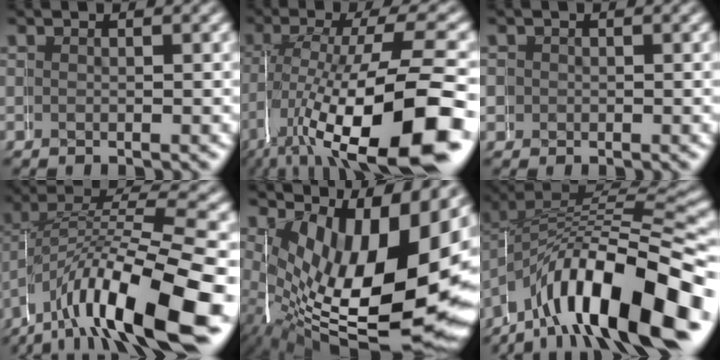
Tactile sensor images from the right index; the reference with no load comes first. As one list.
[{"total": 12.9, "force": [-4.0, 5.3, 11.0], "torque": [-0.194, -0.045, -0.027]}, {"total": 2.8, "force": [0.0, 2.8, 0.1], "torque": [-0.024, -0.011, 0.000]}, {"total": 10.8, "force": [-3.2, 5.0, 9.0], "torque": [-0.156, -0.023, -0.037]}, {"total": 16.2, "force": [-1.6, 8.4, 13.7], "torque": [-0.247, -0.067, 0.021]}, {"total": 13.2, "force": [-4.7, 7.1, 10.1], "torque": [-0.175, -0.019, -0.060]}]